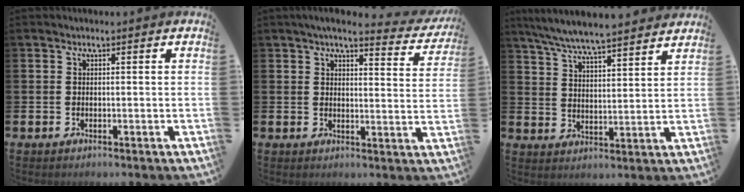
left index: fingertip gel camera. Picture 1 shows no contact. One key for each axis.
{"total": 4.1, "fx": 3.6, "fy": 0.5, "fz": 1.8, "tx": -0.039, "ty": -0.022, "tz": 0.058}
{"total": 6.9, "fx": 6.7, "fy": 0.0, "fz": 1.8, "tx": -0.066, "ty": -0.038, "tz": 0.120}